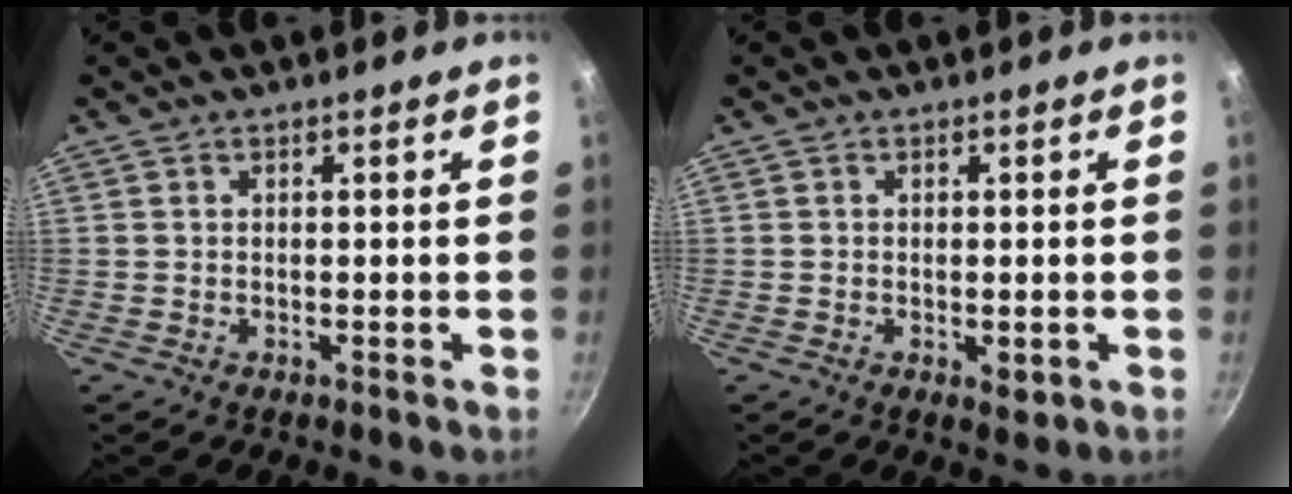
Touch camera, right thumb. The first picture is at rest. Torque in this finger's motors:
{"motor_torque": [-0.25, 0.13, 0.16, 0.33, 0.02]}